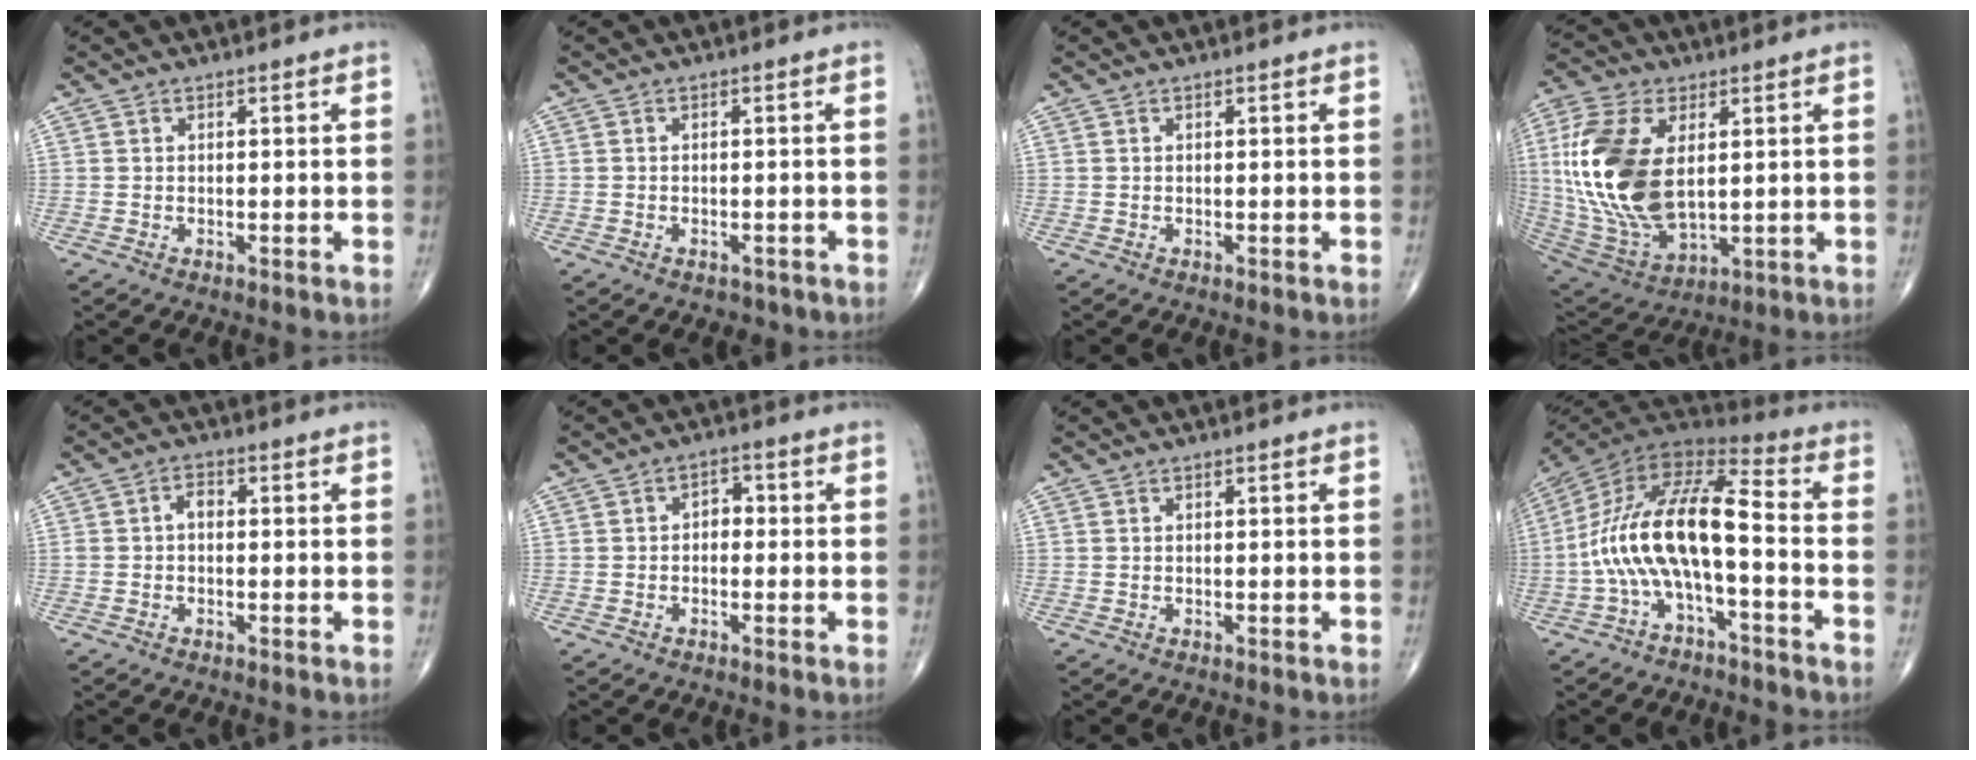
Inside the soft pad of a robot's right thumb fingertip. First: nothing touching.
{"total": 1.8, "force": [-1.4, 1.0, 0.5], "torque": [-0.010, 0.012, -0.014]}
{"total": 0.0}
{"total": 21.7, "force": [2.9, 12.0, 17.8], "torque": [-0.378, -0.021, 0.061]}
{"total": 2.3, "force": [-0.1, 1.5, 1.7], "torque": [-0.022, 0.010, -0.009]}
{"total": 2.8, "force": [-0.3, 2.0, 1.9], "torque": [-0.009, 0.014, -0.014]}
{"total": 0.0}
{"total": 16.5, "force": [-3.5, 5.7, 15.1], "torque": [-0.295, 0.074, -0.073]}